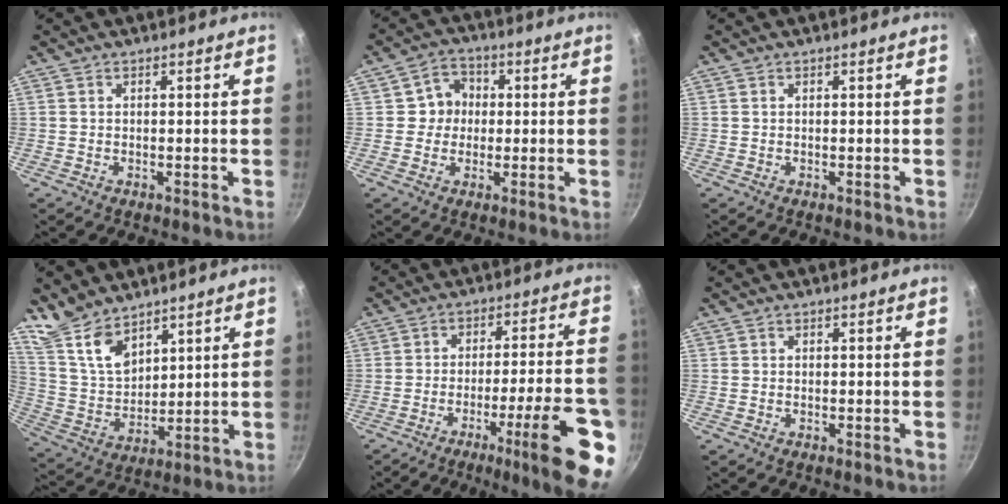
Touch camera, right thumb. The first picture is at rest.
{"total": 5.6, "force": [0.3, 5.3, 2.0], "torque": [0.011, 0.010, -0.005]}
{"total": 0.0}
{"total": 10.7, "force": [8.4, 5.0, 4.4], "torque": [-0.061, -0.053, 0.179]}
{"total": 17.2, "force": [-7.9, 2.8, 15.0], "torque": [-0.195, 0.036, -0.108]}
{"total": 0.0}